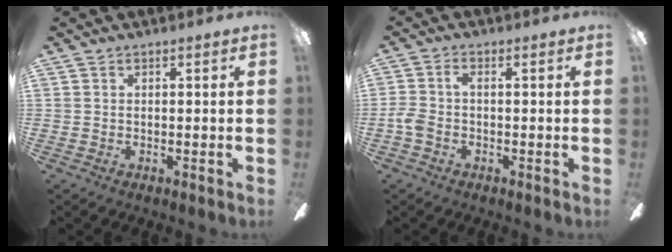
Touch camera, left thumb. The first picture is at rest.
{"total": 3.6, "force": [-1.3, 1.5, 3.0], "torque": [-0.073, 0.005, -0.031]}